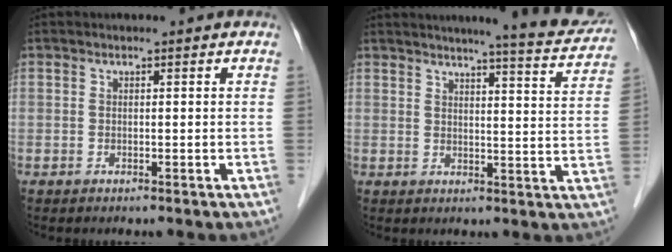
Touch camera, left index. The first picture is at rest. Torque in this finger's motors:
{"motor_torque": [0.27, -0.27, 0.43, 0.06]}